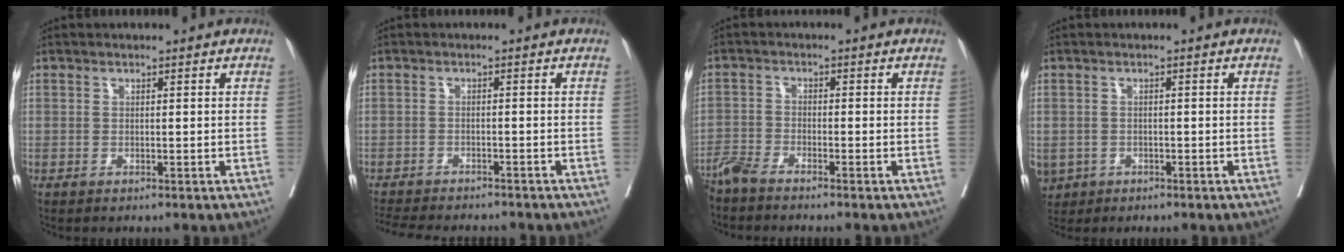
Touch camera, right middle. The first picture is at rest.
{"total": 11.9, "force": [-10.8, 2.4, 4.2], "torque": [-0.076, -0.008, -0.147]}
{"total": 3.2, "force": [-3.0, 0.1, 1.1], "torque": [-0.023, -0.011, -0.065]}
{"total": 5.2, "force": [-2.6, 4.3, 1.4], "torque": [-0.035, -0.001, -0.038]}